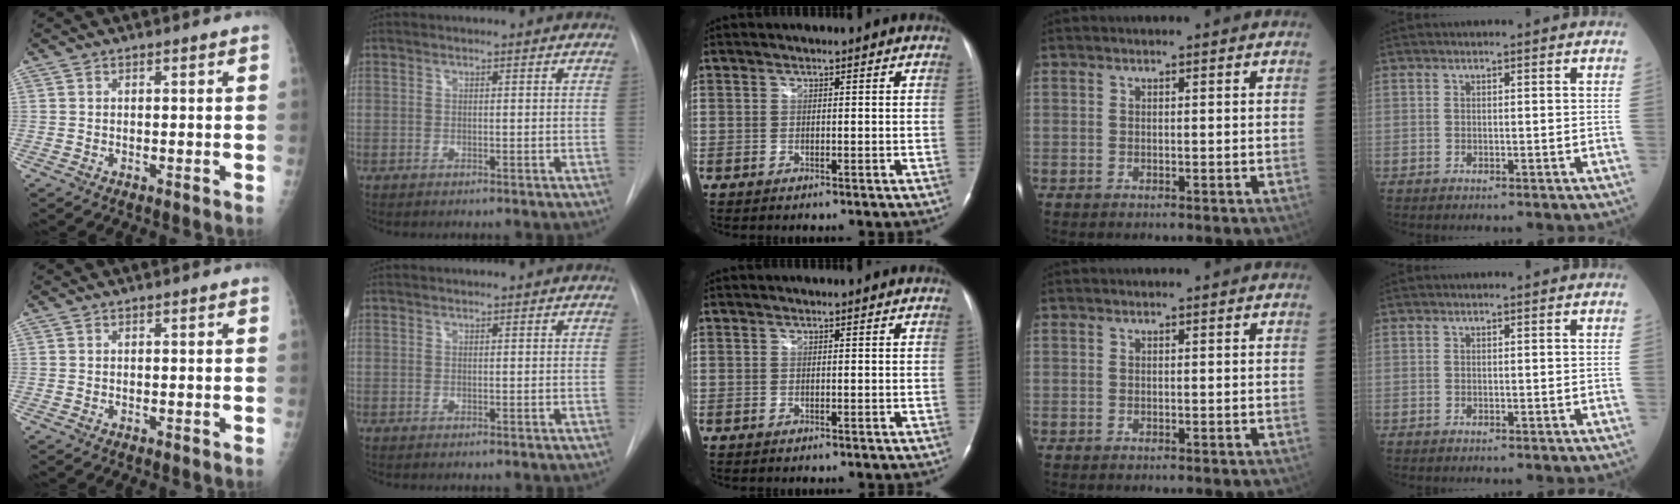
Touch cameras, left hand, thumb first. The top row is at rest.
{"index": {"total": 0.6, "force": [0.6, 0.0, 0.1], "torque": [-0.003, 0.012, 0.011]}}